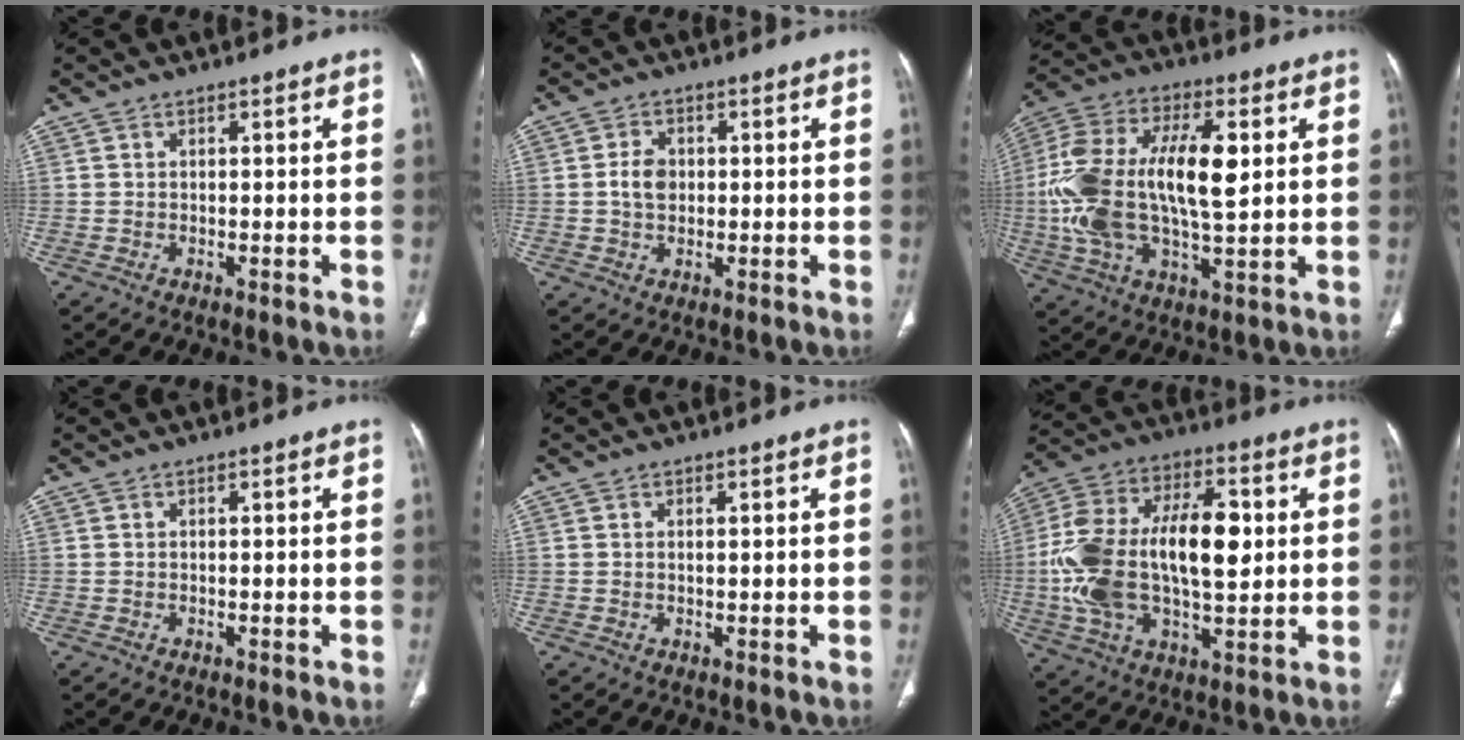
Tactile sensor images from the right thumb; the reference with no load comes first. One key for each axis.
{"total": 4.1, "fx": 0.2, "fy": 3.1, "fz": 2.7, "tx": -0.043, "ty": 0.005, "tz": 0.000}
{"total": 21.9, "fx": 2.1, "fy": 9.9, "fz": 19.4, "tx": -0.395, "ty": 0.012, "tz": 0.031}
{"total": 0.0}
{"total": 0.6, "fx": 0.2, "fy": 0.1, "fz": 0.5, "tx": -0.012, "ty": -0.002, "tz": 0.004}
{"total": 23.3, "fx": 0.9, "fy": 12.0, "fz": 20.0, "tx": -0.382, "ty": 0.018, "tz": 0.014}